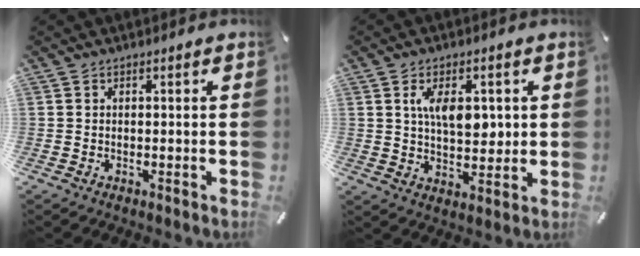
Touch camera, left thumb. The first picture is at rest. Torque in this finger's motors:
{"motor_torque": [1.43, 1.53, 0.80, -0.60, 0.35]}